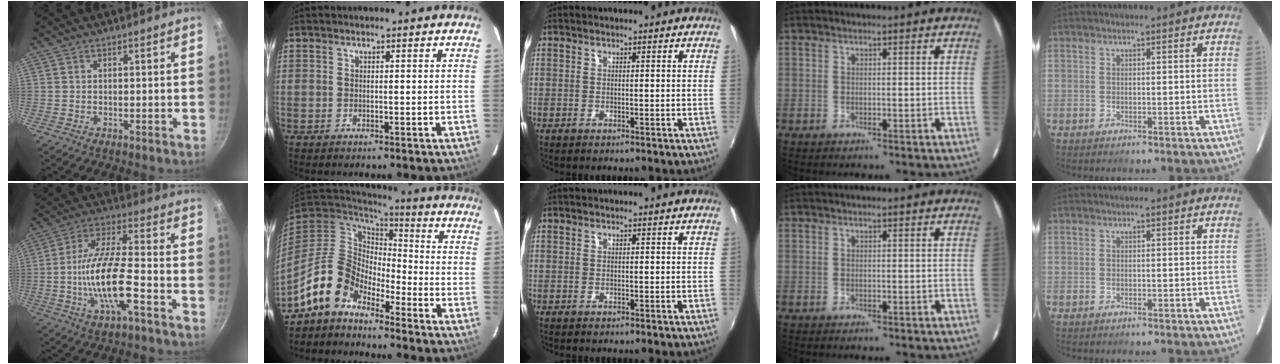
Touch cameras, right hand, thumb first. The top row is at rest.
{"thumb": {"total": 14.7, "force": [-4.7, 4.2, 13.3], "torque": [-0.253, 0.030, -0.096]}, "index": {"total": 10.8, "force": [-8.4, 5.7, 3.9], "torque": [-0.086, 0.022, -0.164]}}